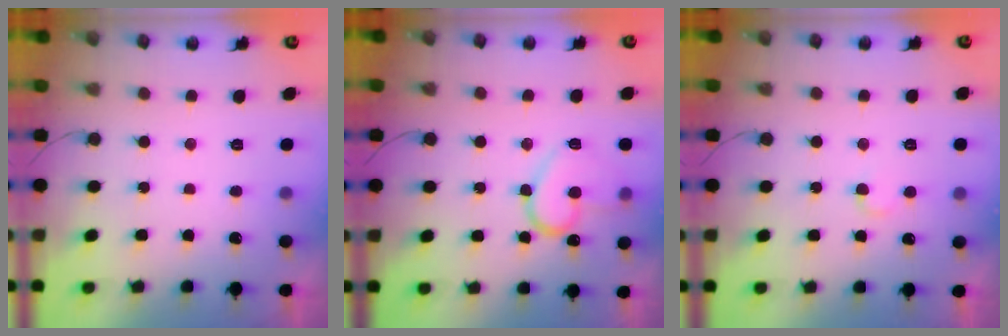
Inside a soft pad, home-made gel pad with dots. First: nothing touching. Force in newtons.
{"total": 15.2, "press": 15.2, "slide": 1.3}
{"total": 3.3, "press": 3.3, "slide": 0.4}